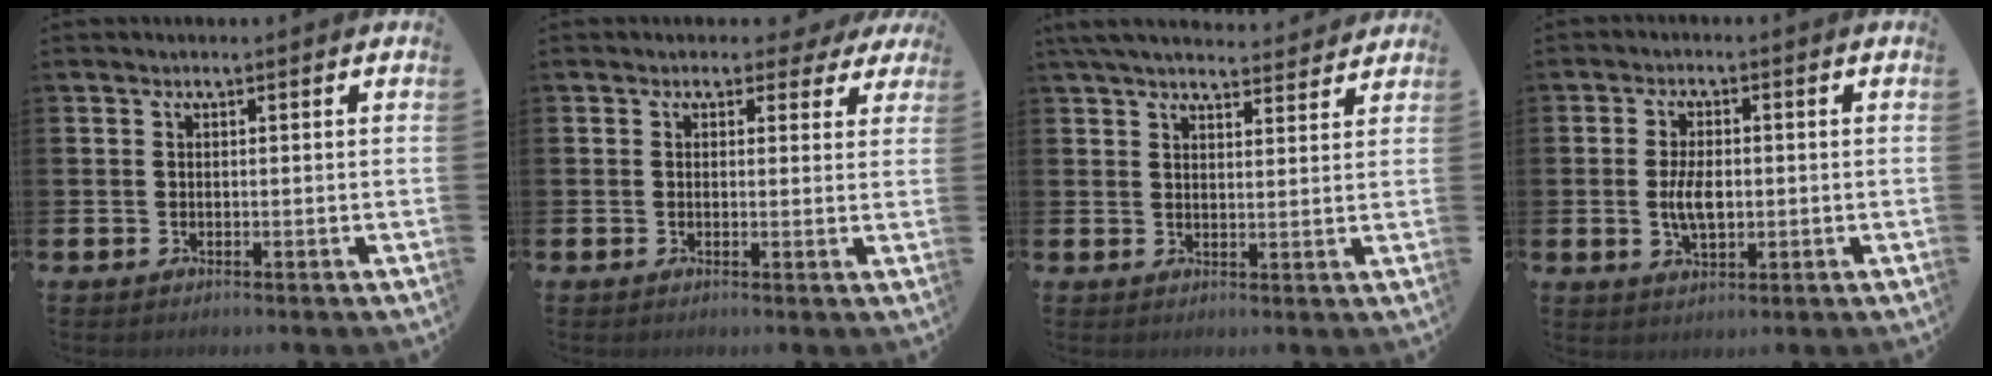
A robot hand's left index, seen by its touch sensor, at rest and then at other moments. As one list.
[{"total": 1.9, "force": [1.2, 1.4, 0.4], "torque": [-0.005, 0.003, 0.016]}, {"total": 5.1, "force": [4.9, 0.7, 1.2], "torque": [-0.034, -0.021, 0.089]}, {"total": 4.8, "force": [-0.1, 2.5, 4.1], "torque": [-0.068, -0.003, -0.007]}]